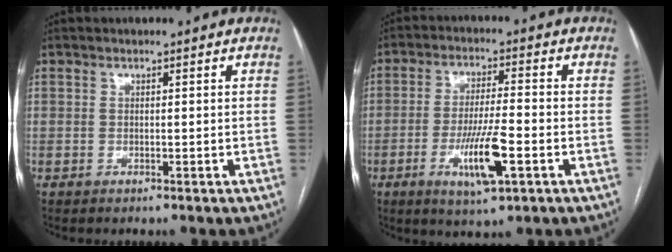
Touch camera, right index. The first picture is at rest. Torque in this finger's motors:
{"motor_torque": [1.85, -0.29, 0.92, 0.21]}